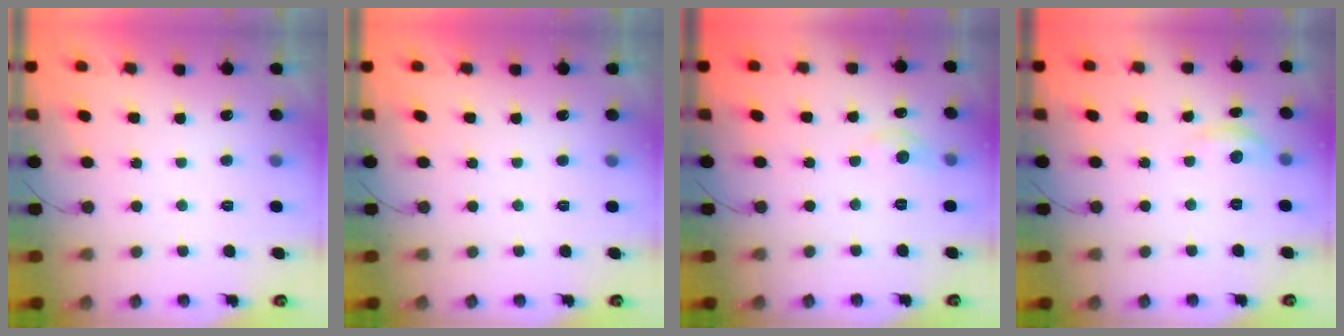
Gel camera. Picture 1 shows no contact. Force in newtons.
{"total": 0.0}
{"total": 3.9, "press": 3.9, "slide": 0.5}
{"total": 4.0, "press": 4.0, "slide": 0.2}